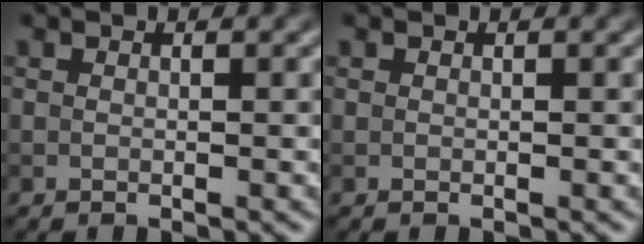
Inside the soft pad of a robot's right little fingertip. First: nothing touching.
{"total": 0.0}